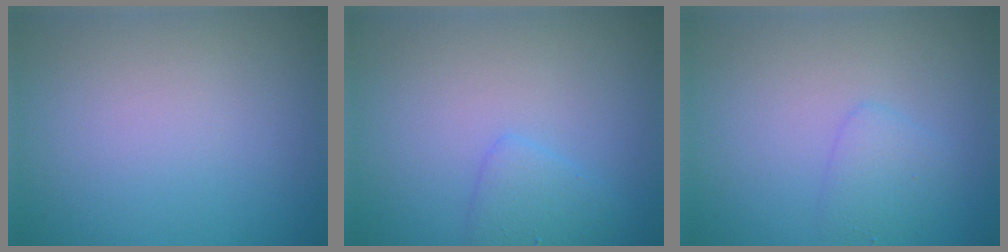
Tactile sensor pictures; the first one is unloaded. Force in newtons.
{"total": 1.9, "press": 1.9, "slide": 0.1}
{"total": 1.7, "press": 1.7, "slide": 0.2}